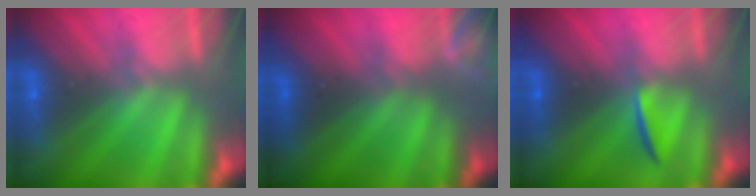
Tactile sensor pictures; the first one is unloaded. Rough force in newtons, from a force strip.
{"total": 7.9}
{"total": 2.0}